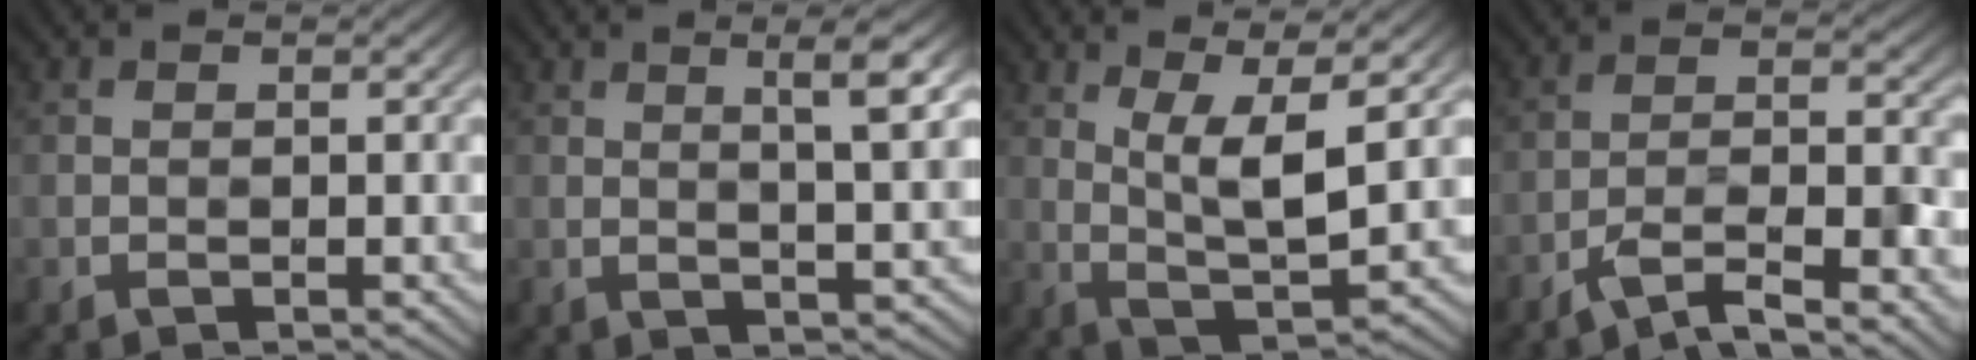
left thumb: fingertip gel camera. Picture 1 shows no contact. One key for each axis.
{"total": 4.4, "fx": 2.3, "fy": 0.1, "fz": 3.8, "tx": -0.061, "ty": 0.010, "tz": 0.042}
{"total": 6.4, "fx": 3.2, "fy": 0.9, "fz": 5.5, "tx": -0.111, "ty": 0.004, "tz": 0.068}
{"total": 7.0, "fx": -4.5, "fy": 1.8, "fz": 5.1, "tx": -0.091, "ty": 0.002, "tz": -0.075}